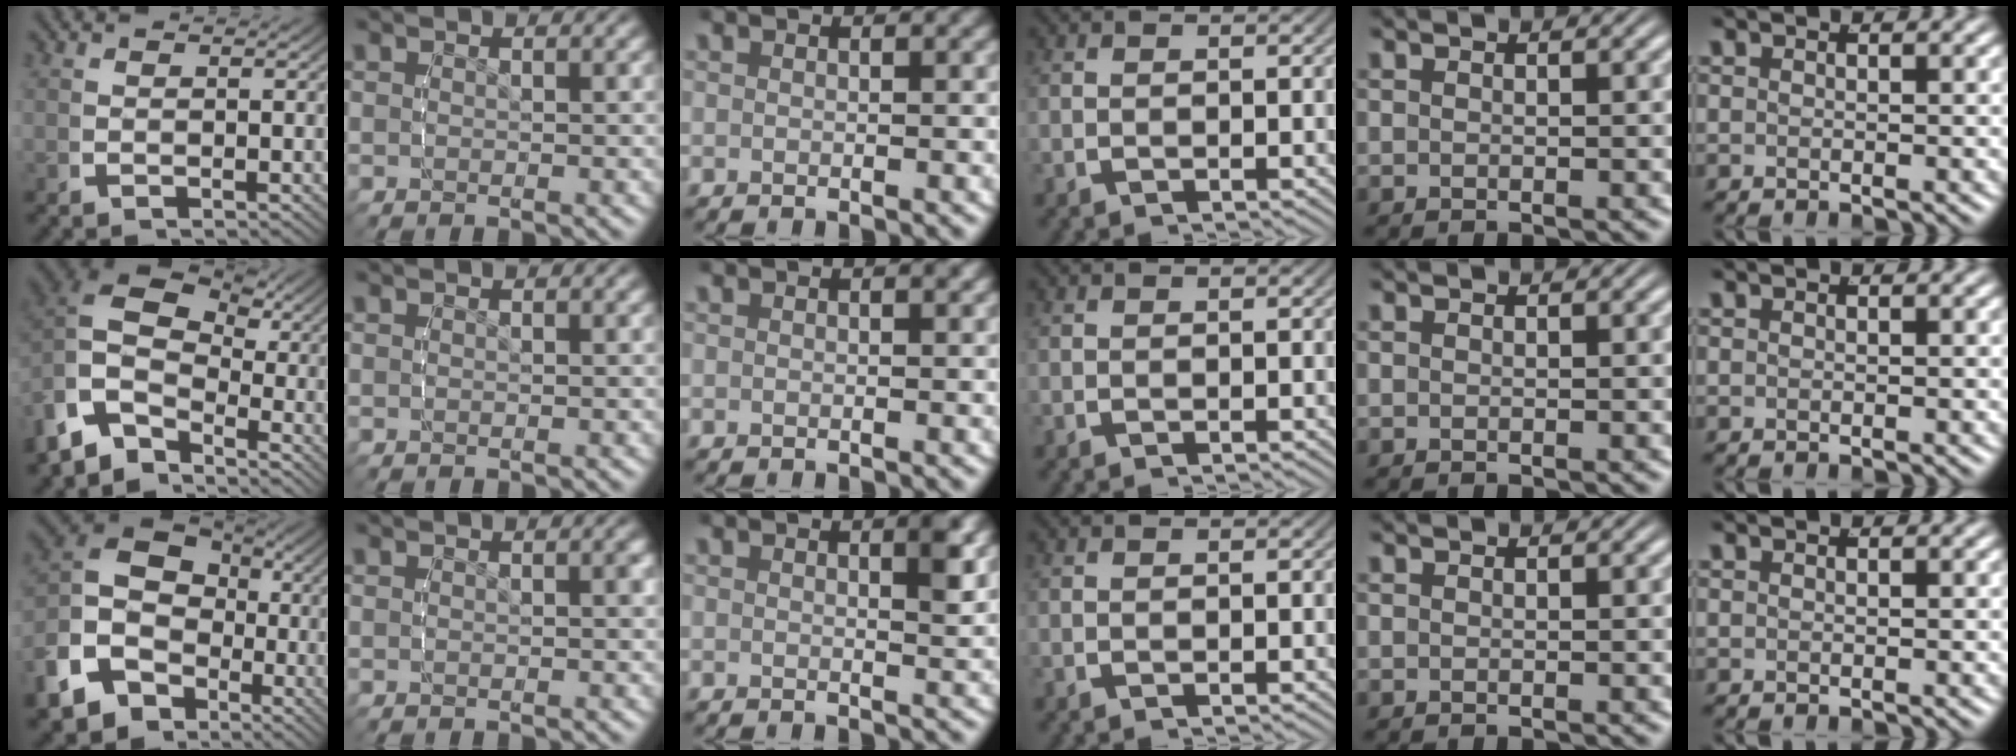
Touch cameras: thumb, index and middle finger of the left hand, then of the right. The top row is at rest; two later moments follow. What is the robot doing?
{"motion": "lift_and_place", "object": "air blower"}